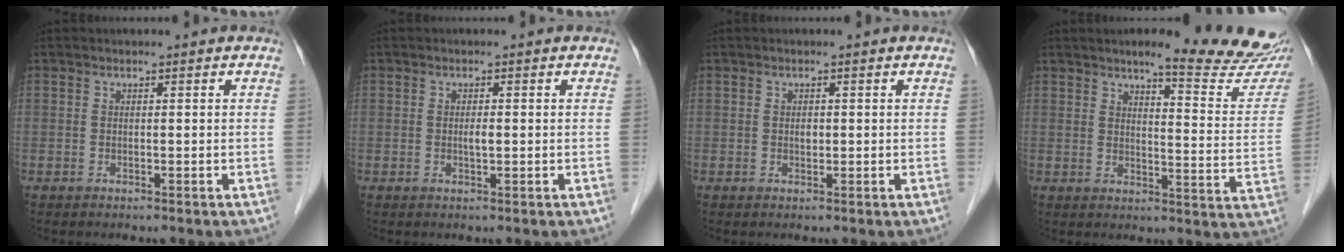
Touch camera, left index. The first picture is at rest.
{"total": 1.1, "force": [0.0, 0.3, 1.1], "torque": [-0.019, -0.002, -0.001]}
{"total": 0.8, "force": [0.1, 0.5, 0.6], "torque": [-0.009, -0.001, 0.000]}
{"total": 14.9, "force": [12.9, 1.3, 7.3], "torque": [-0.082, -0.054, 0.143]}